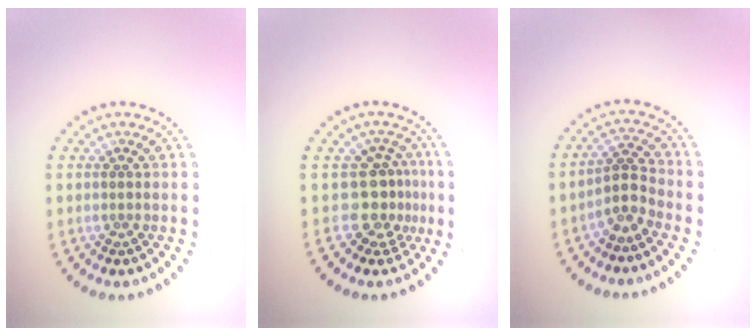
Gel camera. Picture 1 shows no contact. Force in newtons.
{"total": 3.2, "press": 2.3, "slide": 2.1}
{"total": 2.5, "press": 1.8, "slide": 1.7}